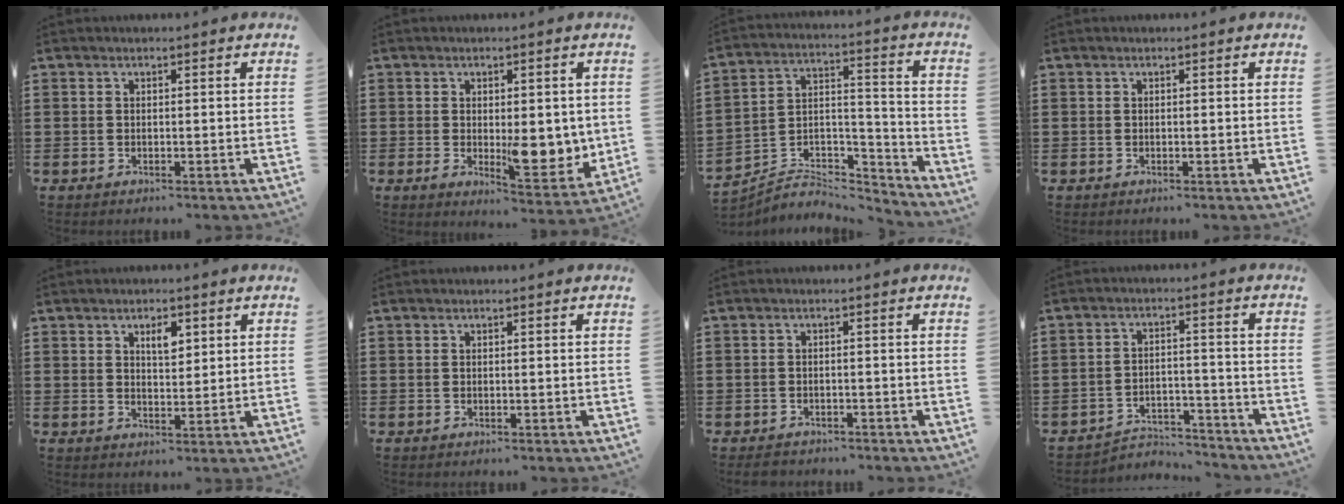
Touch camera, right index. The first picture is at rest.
{"total": 7.5, "force": [-0.3, 3.6, 6.6], "torque": [-0.082, -0.005, -0.002]}
{"total": 5.3, "force": [-4.7, 2.2, 1.2], "torque": [-0.026, 0.001, -0.093]}
{"total": 0.0}
{"total": 3.2, "force": [1.7, 1.4, 2.3], "torque": [-0.033, 0.000, 0.025]}
{"total": 0.0}
{"total": 1.7, "force": [-1.7, 0.4, 0.0], "torque": [-0.006, 0.000, -0.037]}
{"total": 4.5, "force": [-4.4, 1.1, 0.4], "torque": [-0.010, 0.009, -0.089]}